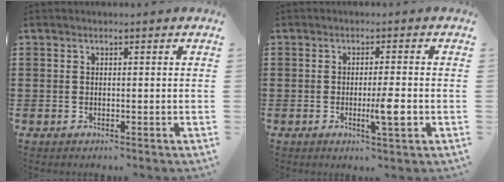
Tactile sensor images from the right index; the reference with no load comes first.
{"total": 4.8, "force": [-1.3, 0.5, 4.6], "torque": [-0.082, -0.010, -0.023]}